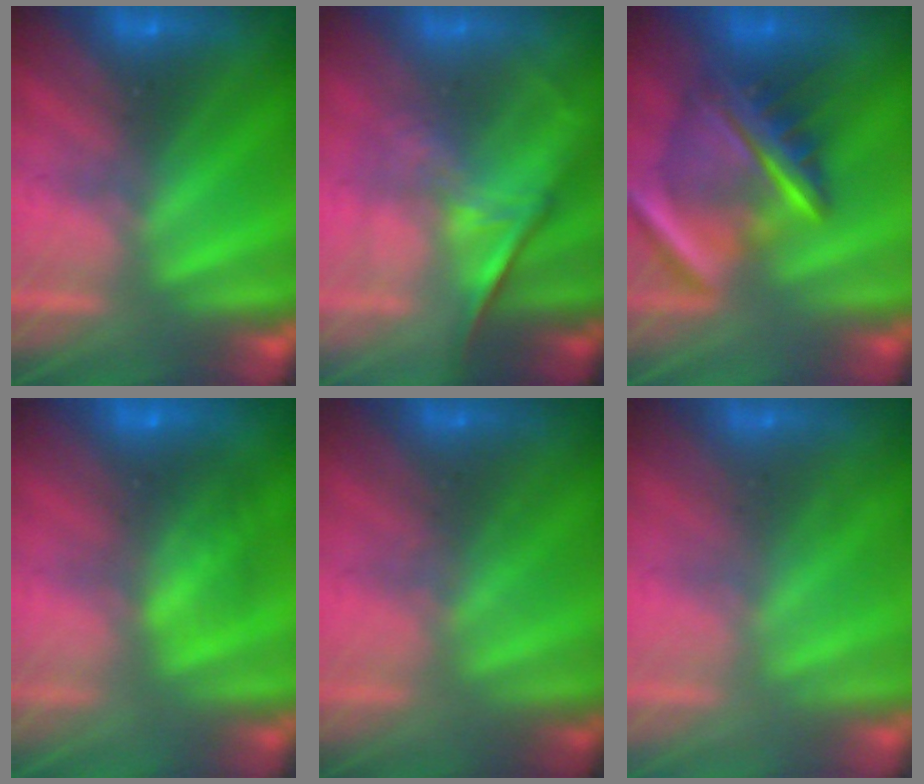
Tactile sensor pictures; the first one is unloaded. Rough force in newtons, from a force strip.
{"total": 1.1}
{"total": 9.5}
{"total": 8.3}
{"total": 1.8}
{"total": 2.1}